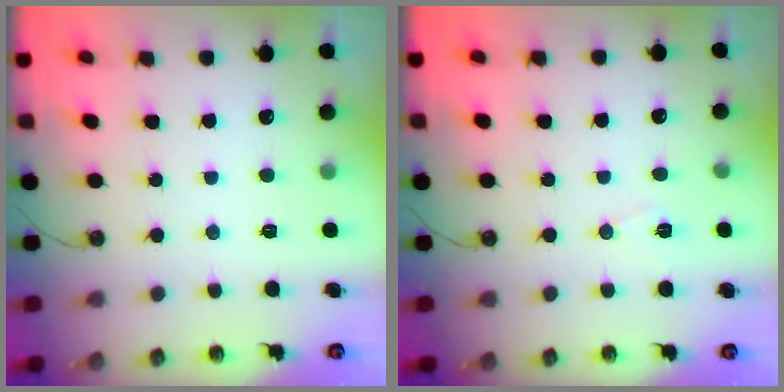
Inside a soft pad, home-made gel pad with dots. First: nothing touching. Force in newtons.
{"total": 6.3, "press": 4.5, "slide": 4.4}